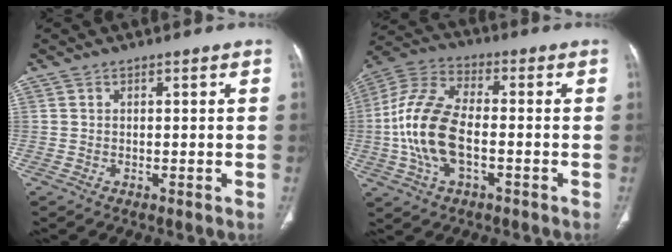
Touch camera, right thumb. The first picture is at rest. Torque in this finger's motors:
{"motor_torque": [0.04, 0.88, 0.72, 0.72, 0.53]}